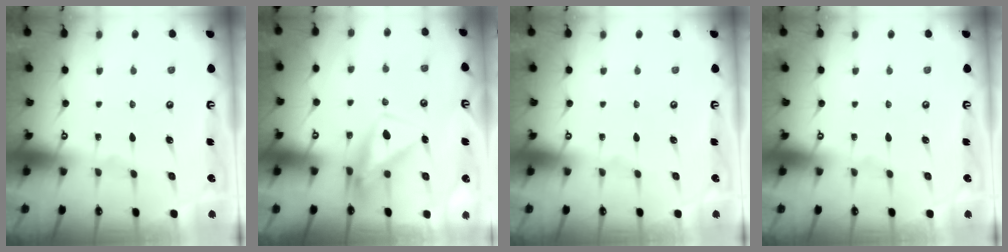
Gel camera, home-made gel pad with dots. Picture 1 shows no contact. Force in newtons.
{"total": 7.2, "press": 7.2, "slide": 0.9}
{"total": 0.0}
{"total": 0.0}